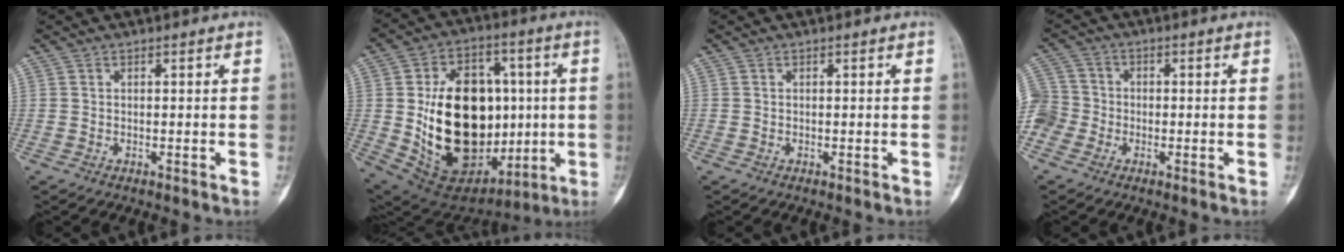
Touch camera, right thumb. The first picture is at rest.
{"total": 28.6, "force": [-0.4, 18.8, 21.5], "torque": [-0.331, 0.004, 0.025]}
{"total": 0.0}
{"total": 9.8, "force": [-3.2, 8.6, 3.2], "torque": [-0.091, 0.031, -0.066]}